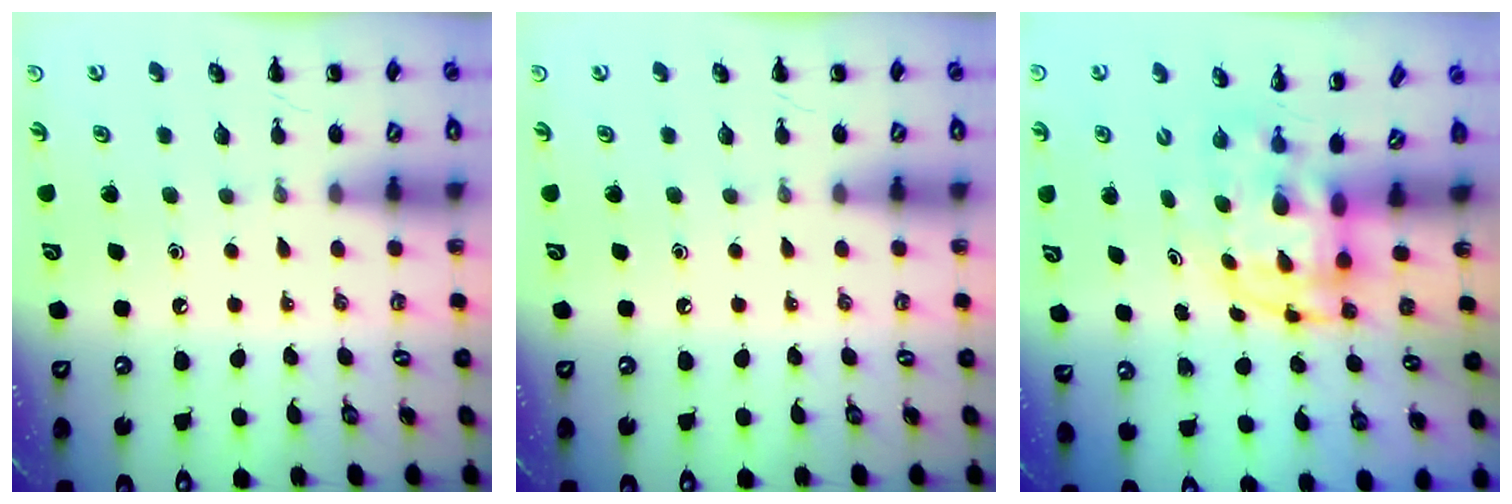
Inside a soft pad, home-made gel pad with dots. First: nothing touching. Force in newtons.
{"total": 0.0}
{"total": 3.9, "press": 3.9, "slide": 0.8}